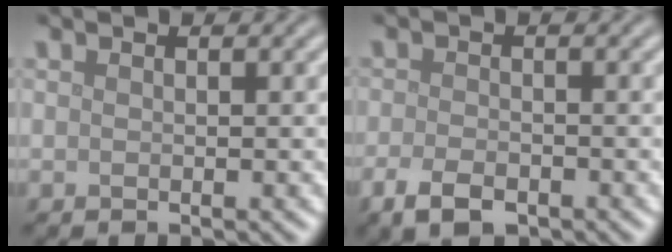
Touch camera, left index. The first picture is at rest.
{"total": 3.0, "force": [-1.8, 1.4, 2.0], "torque": [-0.038, -0.005, -0.039]}